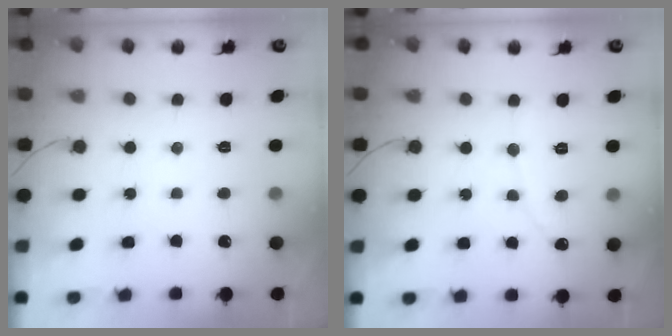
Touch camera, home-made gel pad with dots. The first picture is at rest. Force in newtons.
{"total": 2.5, "press": 2.5, "slide": 0.1}